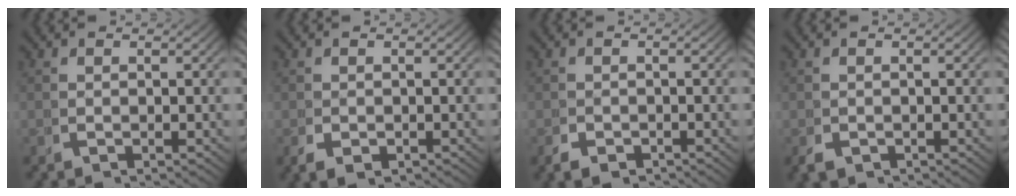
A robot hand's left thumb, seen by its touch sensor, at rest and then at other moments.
{"total": 2.0, "force": [-0.6, 1.5, 1.2], "torque": [-0.027, -0.016, -0.001]}
{"total": 1.8, "force": [-1.2, 1.1, 0.7], "torque": [-0.013, -0.011, -0.019]}
{"total": 1.5, "force": [-0.9, 1.1, 0.5], "torque": [-0.012, -0.012, -0.011]}